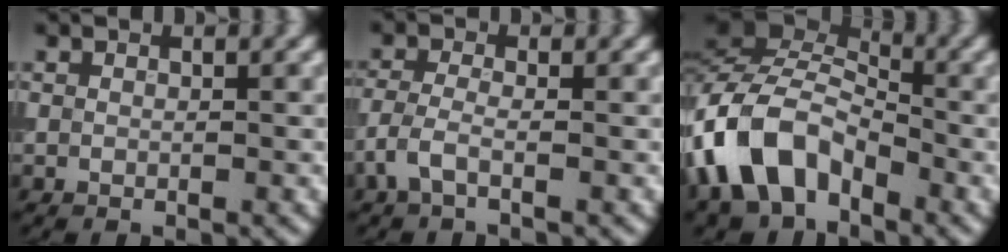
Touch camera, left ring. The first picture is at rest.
{"total": 2.2, "force": [-1.1, 0.8, 1.7], "torque": [-0.042, 0.002, -0.033]}
{"total": 9.0, "force": [-4.7, 5.4, 5.5], "torque": [-0.108, 0.011, -0.109]}